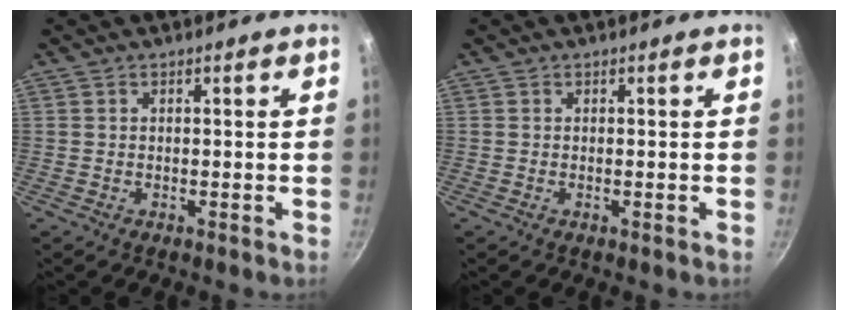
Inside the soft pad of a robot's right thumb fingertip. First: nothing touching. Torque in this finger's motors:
{"motor_torque": [0.16, -0.09, 0.17, 0.06, 0.09]}